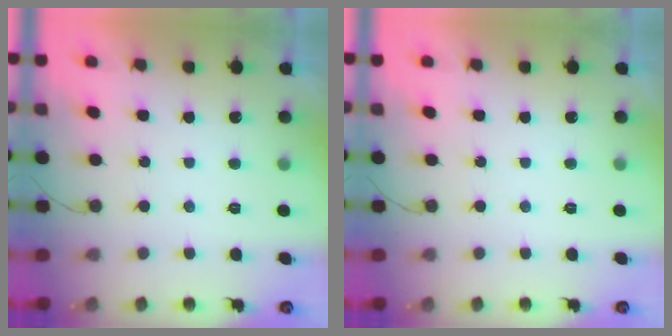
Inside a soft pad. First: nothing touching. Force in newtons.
{"total": 0.0}